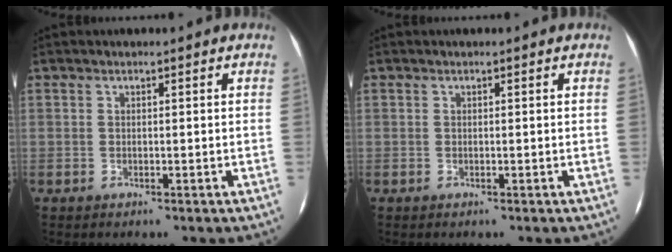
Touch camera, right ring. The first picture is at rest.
{"total": 0.0}